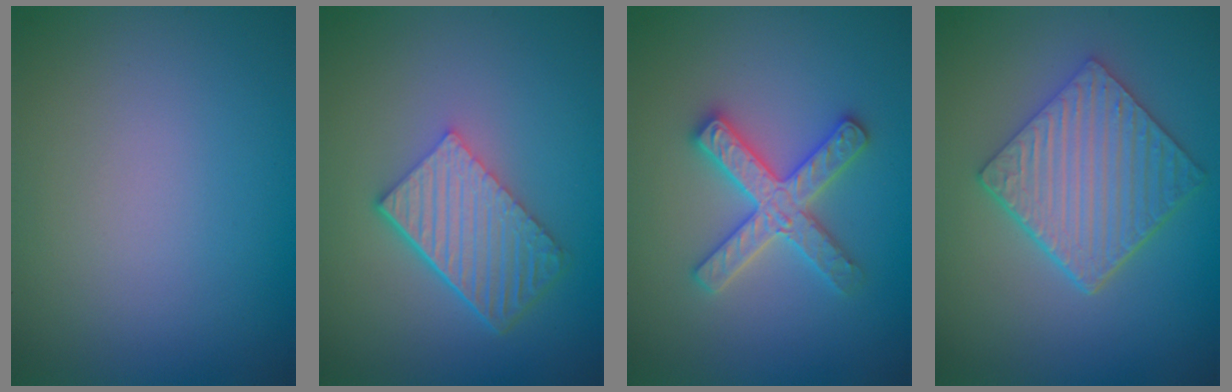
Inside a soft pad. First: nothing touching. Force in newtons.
{"total": 5.8, "press": 4.0, "slide": 4.2}
{"total": 4.5, "press": 4.5, "slide": 0.6}
{"total": 5.9, "press": 4.6, "slide": 3.7}